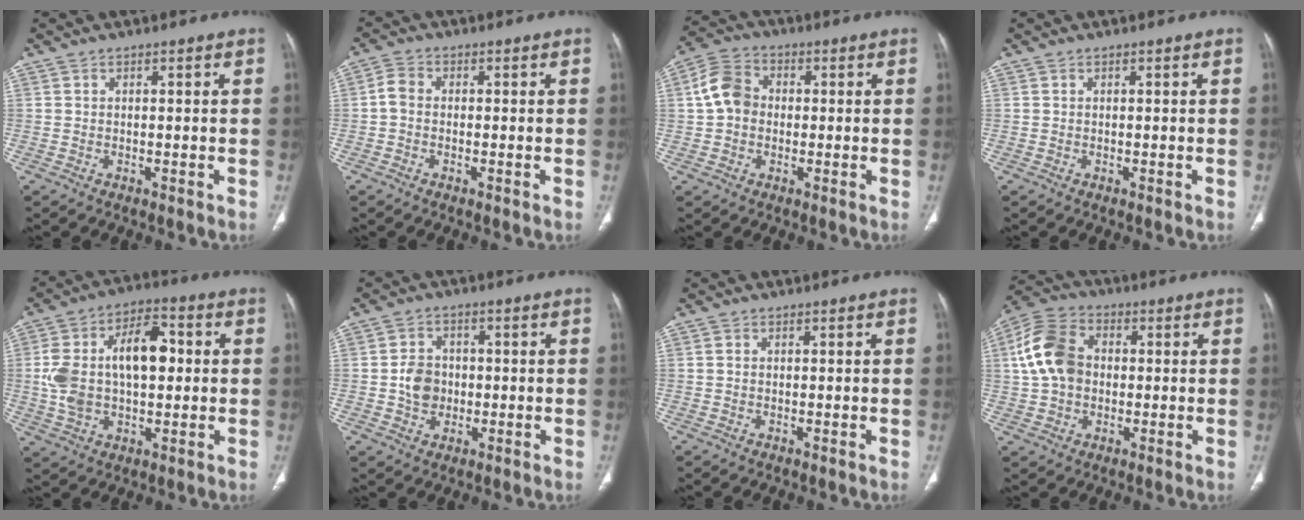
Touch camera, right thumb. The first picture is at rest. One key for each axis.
{"total": 2.9, "fx": -0.5, "fy": 2.1, "fz": 1.9, "tx": -0.036, "ty": 0.009, "tz": -0.018}
{"total": 7.6, "fx": 0.2, "fy": 6.2, "fz": 4.4, "tx": -0.071, "ty": 0.020, "tz": -0.008}
{"total": 0.0}
{"total": 16.8, "fx": 1.3, "fy": 9.6, "fz": 13.7, "tx": -0.240, "ty": 0.033, "tz": 0.023}
{"total": 5.9, "fx": -0.5, "fy": 4.9, "fz": 3.1, "tx": -0.037, "ty": 0.007, "tz": -0.012}
{"total": 0.5, "fx": 0.0, "fy": 0.4, "fz": 0.3, "tx": -0.002, "ty": 0.000, "tz": -0.002}
{"total": 11.8, "fx": 0.8, "fy": 8.8, "fz": 7.8, "tx": -0.140, "ty": 0.023, "tz": 0.006}